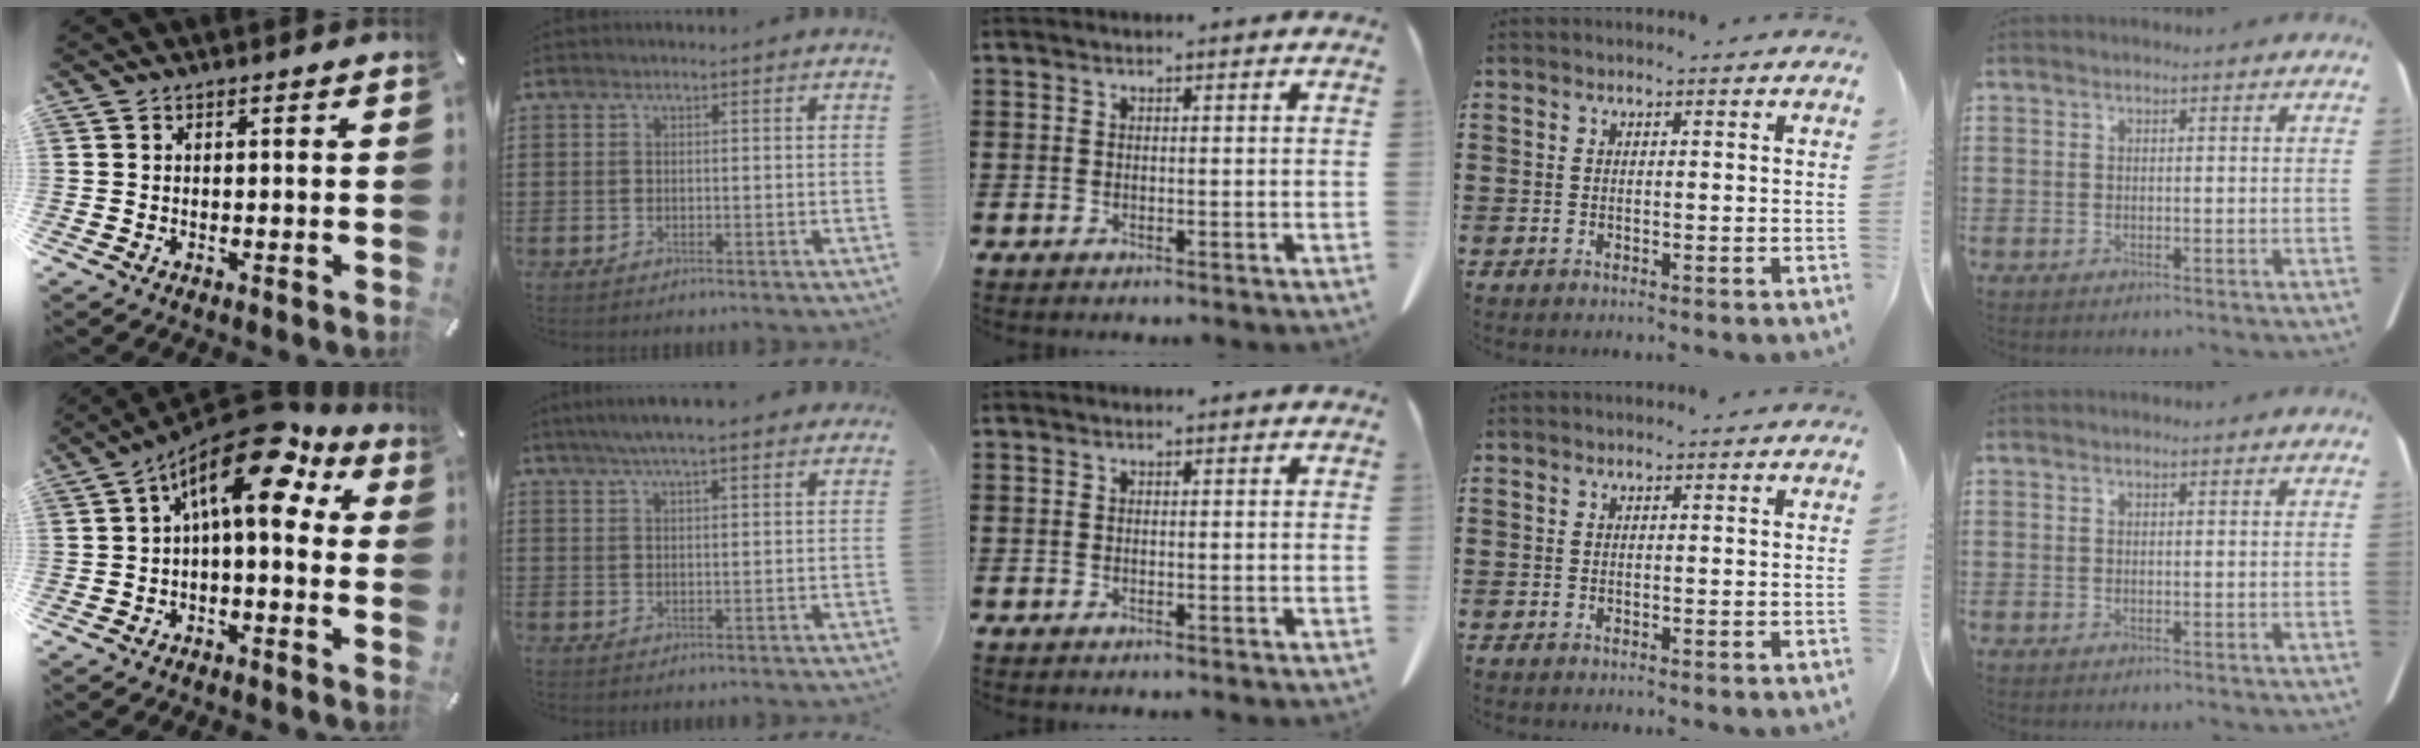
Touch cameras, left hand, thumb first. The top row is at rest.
{"thumb": {"total": 15.1, "force": [6.5, 6.4, 12.0], "torque": [-0.202, -0.044, 0.103]}, "index": {"total": 4.9, "force": [4.0, 0.5, 2.8], "torque": [-0.063, -0.002, 0.071]}}